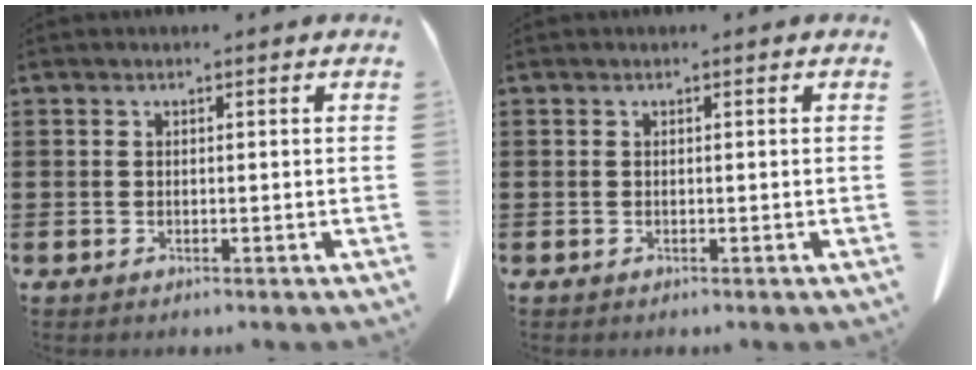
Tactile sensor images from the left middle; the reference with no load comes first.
{"total": 0.0}